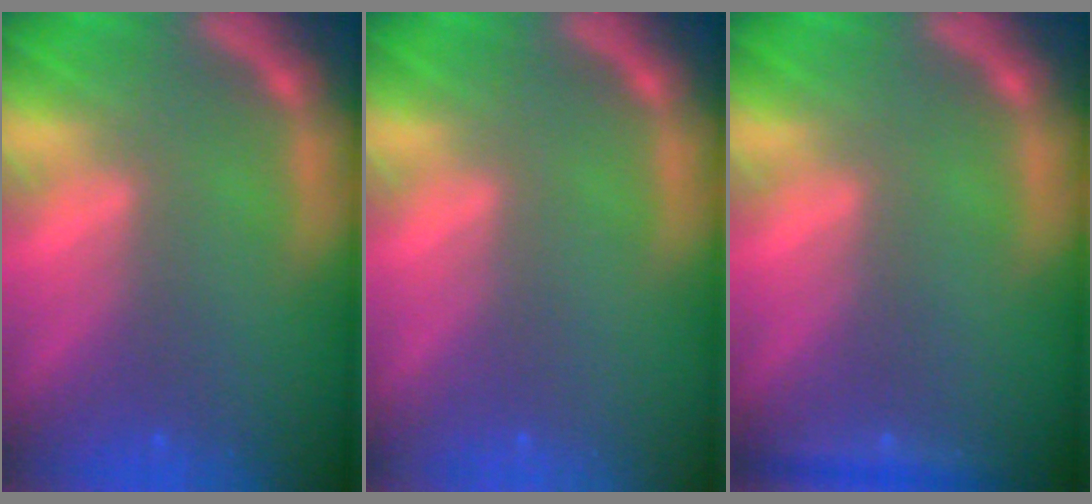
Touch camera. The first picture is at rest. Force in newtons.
{"total": 0.0}
{"total": 1.4}